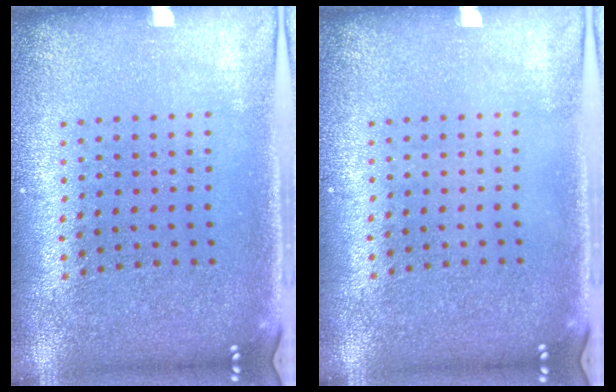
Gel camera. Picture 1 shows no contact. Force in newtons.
{"total": 0.0}